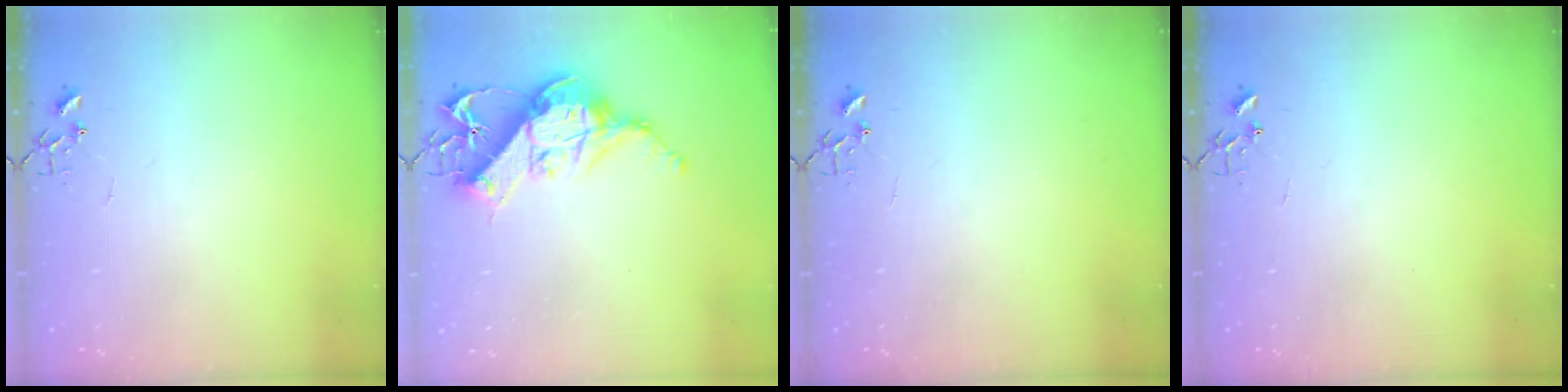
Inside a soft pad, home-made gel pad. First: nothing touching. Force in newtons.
{"total": 15.3, "press": 15.1, "slide": 2.1}
{"total": 0.0}
{"total": 0.0}